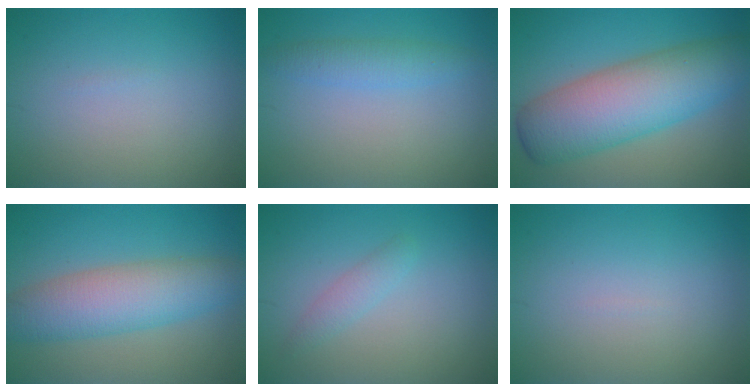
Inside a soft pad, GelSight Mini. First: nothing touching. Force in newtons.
{"total": 2.2, "press": 2.2, "slide": 0.2}
{"total": 9.8, "press": 9.8, "slide": 0.3}
{"total": 6.7, "press": 6.7, "slide": 0.3}
{"total": 1.4, "press": 1.4, "slide": 0.0}
{"total": 0.0}